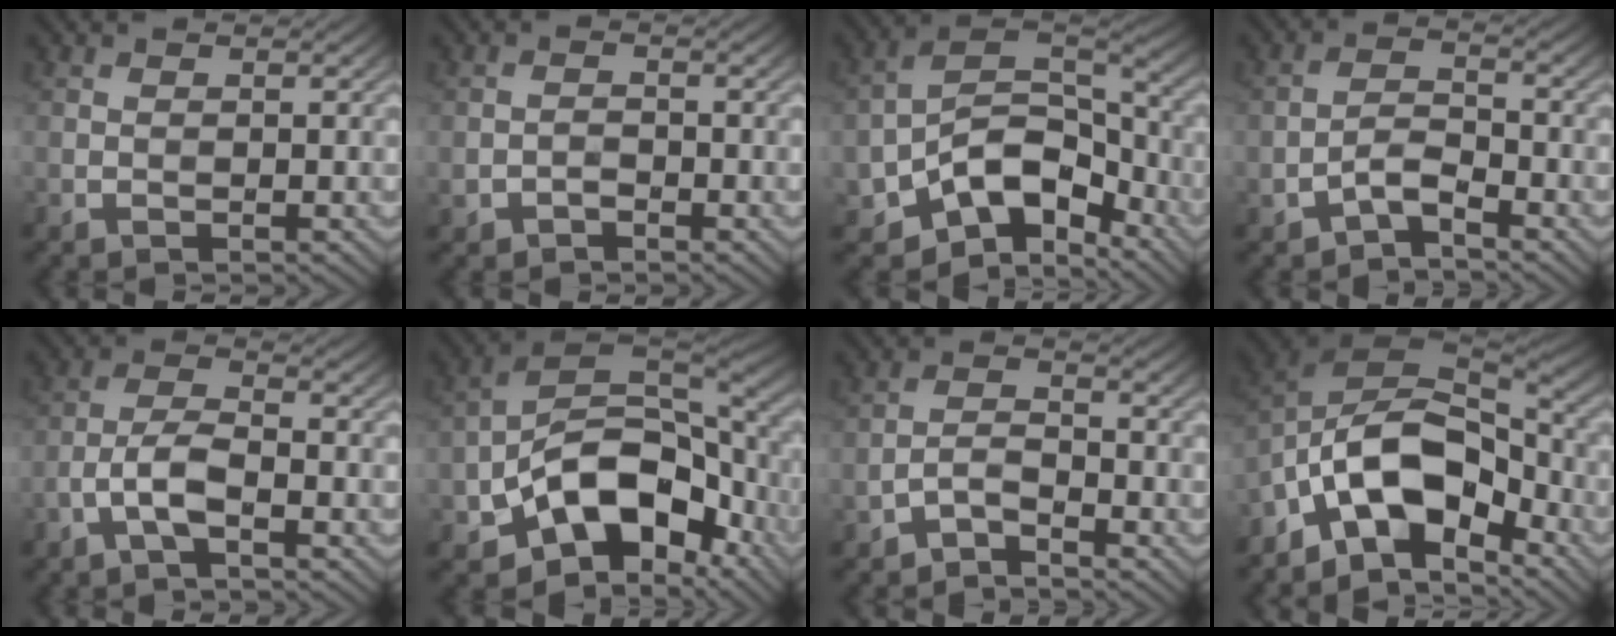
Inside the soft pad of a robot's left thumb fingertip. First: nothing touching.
{"total": 1.8, "force": [-1.2, 1.1, 0.8], "torque": [-0.014, 0.002, -0.025]}
{"total": 11.7, "force": [-6.3, 6.9, 7.1], "torque": [-0.127, -0.014, -0.124]}
{"total": 3.6, "force": [-2.4, 1.4, 2.3], "torque": [-0.045, 0.009, -0.055]}
{"total": 4.5, "force": [-2.3, 1.4, 3.6], "torque": [-0.078, 0.008, -0.055]}
{"total": 15.2, "force": [-5.8, 9.0, 10.8], "torque": [-0.197, -0.022, -0.111]}
{"total": 2.9, "force": [-2.4, 0.8, 1.3], "torque": [-0.026, 0.008, -0.056]}
{"total": 13.7, "force": [-7.2, 7.0, 9.4], "torque": [-0.174, -0.003, -0.149]}